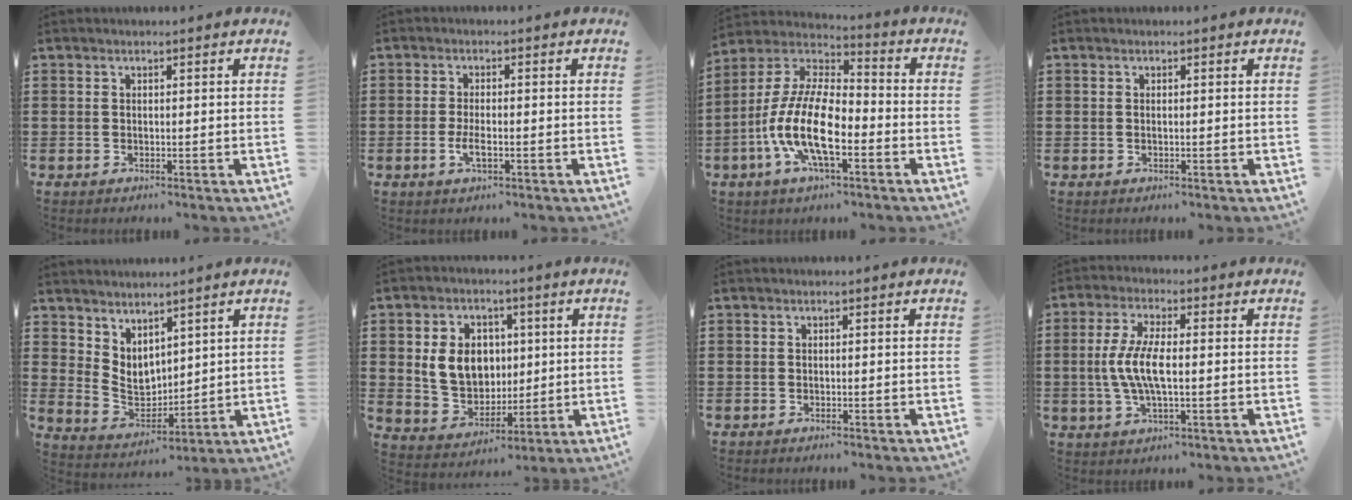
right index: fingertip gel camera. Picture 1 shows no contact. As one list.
[{"total": 2.6, "force": [-0.9, 0.7, 2.3], "torque": [-0.047, -0.002, -0.018]}, {"total": 13.3, "force": [-5.0, 5.4, 11.1], "torque": [-0.265, -0.007, -0.103]}, {"total": 0.0}, {"total": 4.5, "force": [3.3, 2.7, 1.4], "torque": [-0.045, -0.011, 0.064]}, {"total": 8.4, "force": [1.4, 7.0, 4.4], "torque": [-0.094, 0.017, 0.024]}, {"total": 0.0}, {"total": 6.7, "force": [-0.7, 2.1, 6.3], "torque": [-0.139, -0.005, -0.021]}]